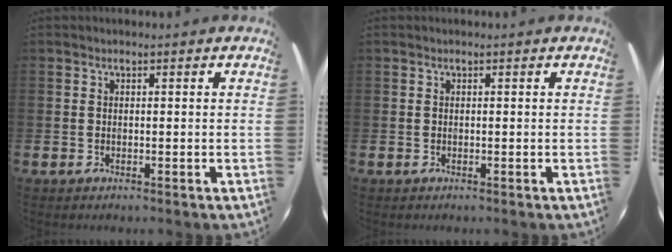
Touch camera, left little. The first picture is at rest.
{"total": 0.0}